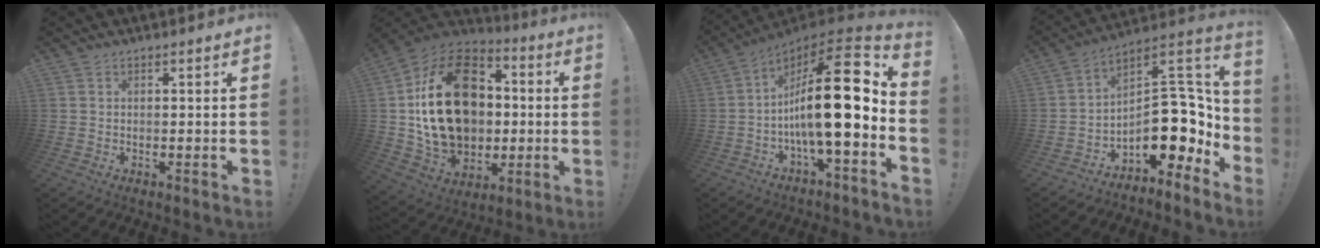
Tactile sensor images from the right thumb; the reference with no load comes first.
{"total": 27.7, "force": [2.3, 20.1, 19.0], "torque": [-0.339, 0.012, 0.065]}
{"total": 23.3, "force": [-0.7, 6.8, 22.3], "torque": [-0.354, -0.001, -0.017]}
{"total": 18.2, "force": [-3.4, 11.2, 13.9], "torque": [-0.161, 0.009, -0.038]}